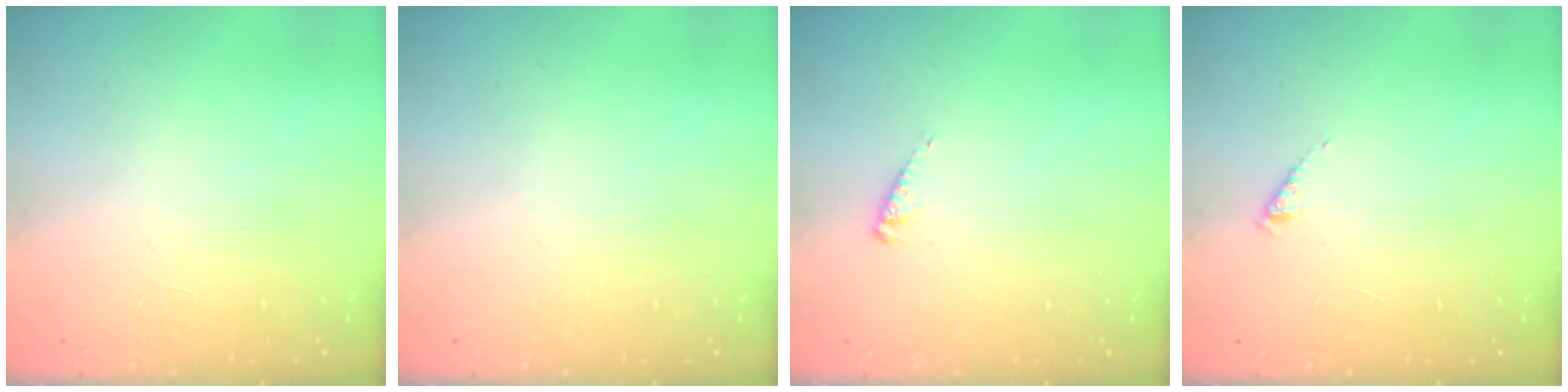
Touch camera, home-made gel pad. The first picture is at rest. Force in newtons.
{"total": 0.0}
{"total": 2.8, "press": 2.8, "slide": 0.3}
{"total": 1.1, "press": 1.1, "slide": 0.3}